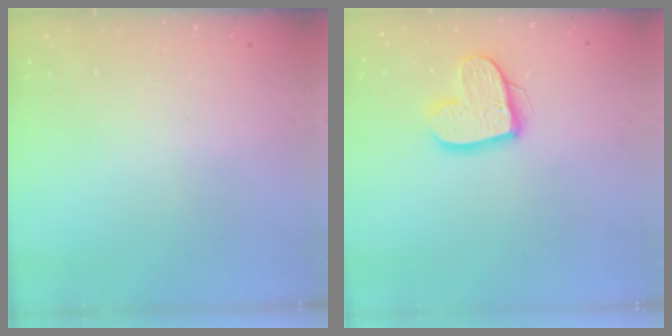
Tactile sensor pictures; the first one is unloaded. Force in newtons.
{"total": 12.9, "press": 12.9, "slide": 1.0}